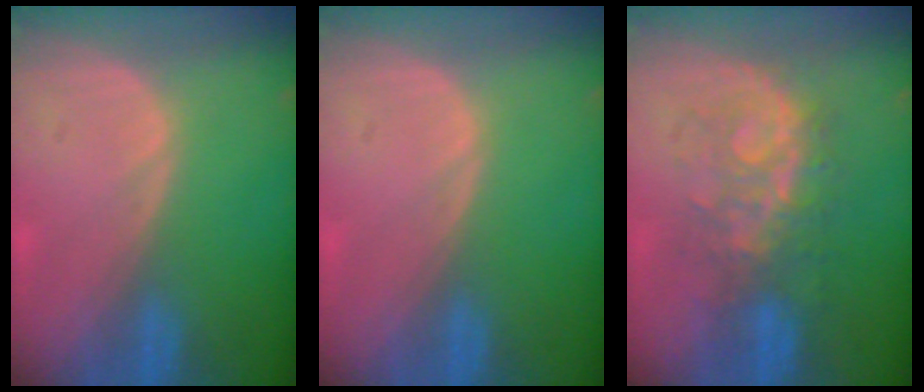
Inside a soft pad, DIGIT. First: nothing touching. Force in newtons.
{"total": 0.0}
{"total": 7.7, "press": 7.6, "slide": 0.7}